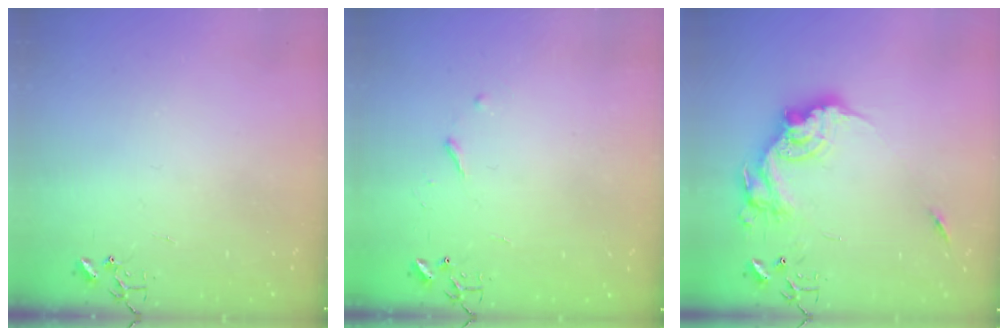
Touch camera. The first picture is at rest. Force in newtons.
{"total": 3.4, "press": 3.3, "slide": 0.6}
{"total": 17.5, "press": 17.4, "slide": 1.9}